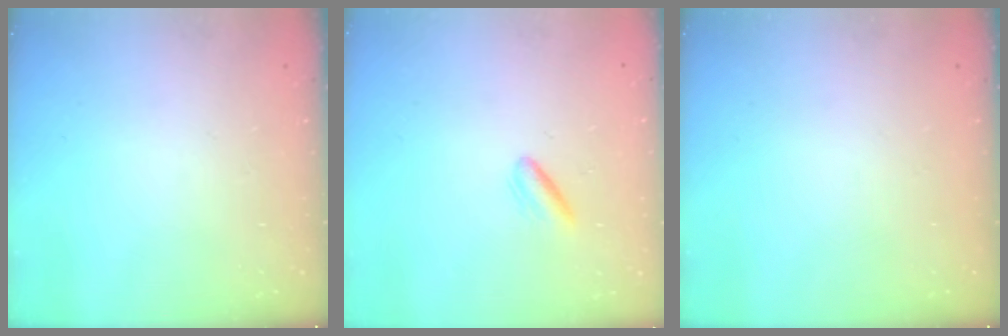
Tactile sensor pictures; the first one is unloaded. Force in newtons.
{"total": 2.5, "press": 2.4, "slide": 0.9}
{"total": 0.0}